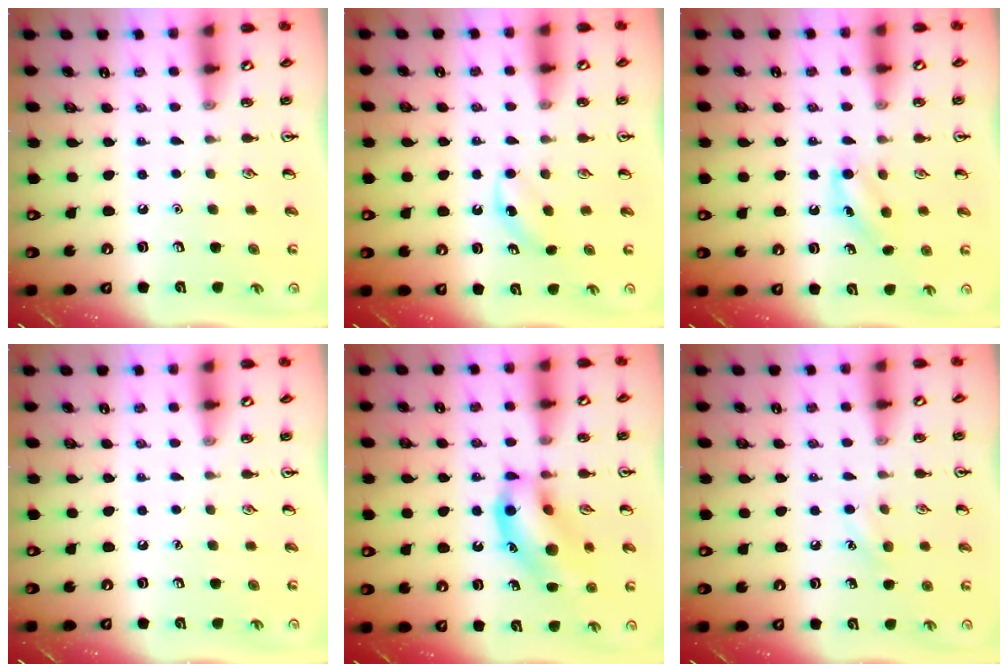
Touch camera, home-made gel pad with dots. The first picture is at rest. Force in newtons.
{"total": 3.3, "press": 3.0, "slide": 1.3}
{"total": 7.9, "press": 7.6, "slide": 2.1}
{"total": 0.0}
{"total": 14.7, "press": 14.6, "slide": 2.0}
{"total": 6.4, "press": 6.2, "slide": 1.9}